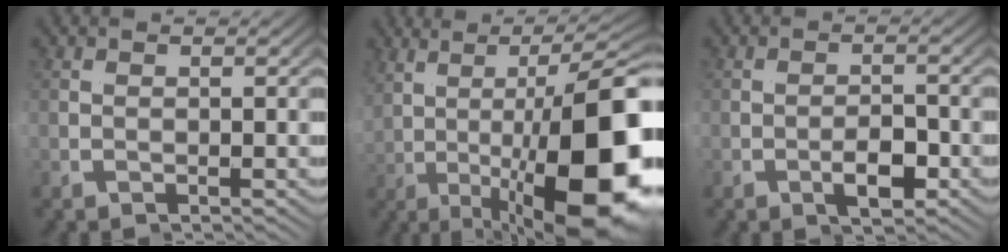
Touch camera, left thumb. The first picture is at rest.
{"total": 14.3, "force": [-1.6, 1.7, 14.1], "torque": [-0.185, 0.020, -0.013]}
{"total": 2.3, "force": [-1.0, 0.5, 2.0], "torque": [-0.036, 0.000, -0.016]}